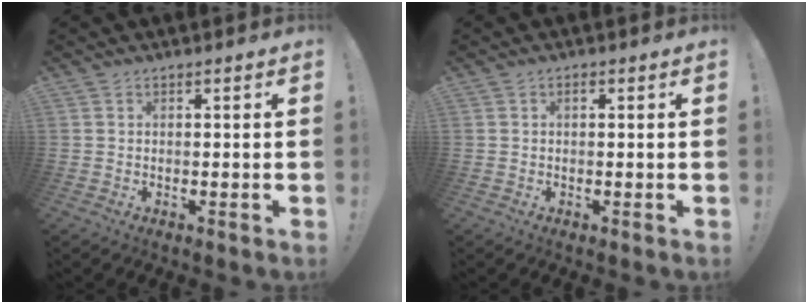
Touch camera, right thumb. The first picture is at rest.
{"total": 0.7, "force": [0.2, 0.3, 0.5], "torque": [-0.006, 0.002, 0.001]}